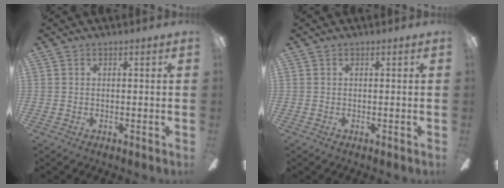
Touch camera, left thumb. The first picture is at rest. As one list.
[{"total": 0.0}]